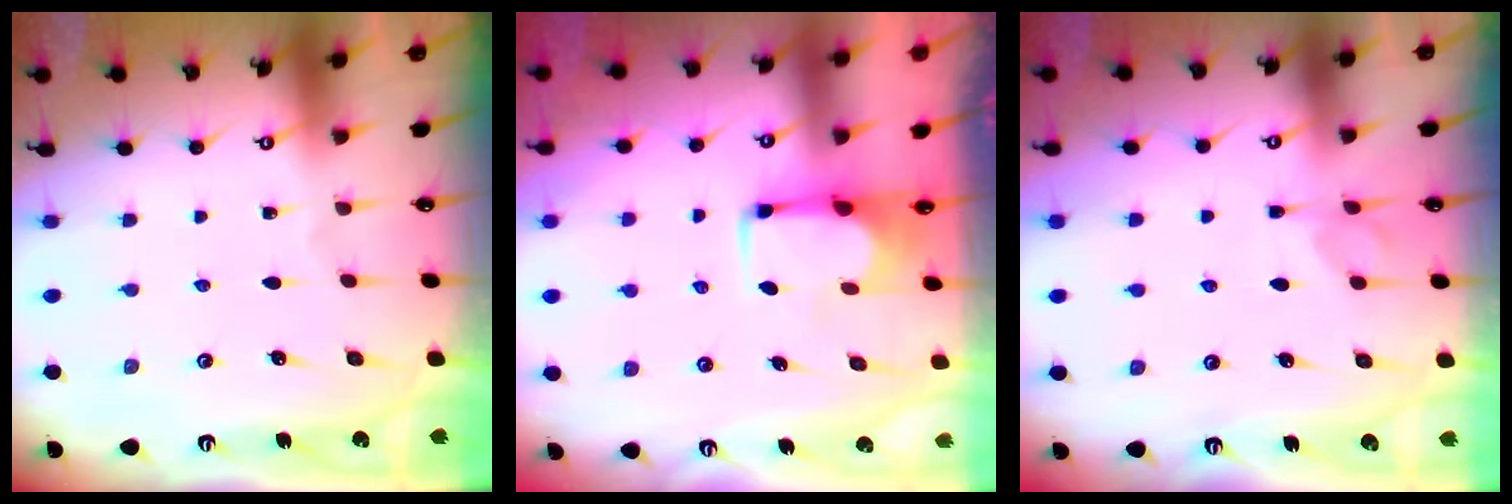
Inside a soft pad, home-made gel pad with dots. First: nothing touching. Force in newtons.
{"total": 1.8, "press": 1.6, "slide": 0.8}
{"total": 1.9, "press": 1.7, "slide": 0.8}